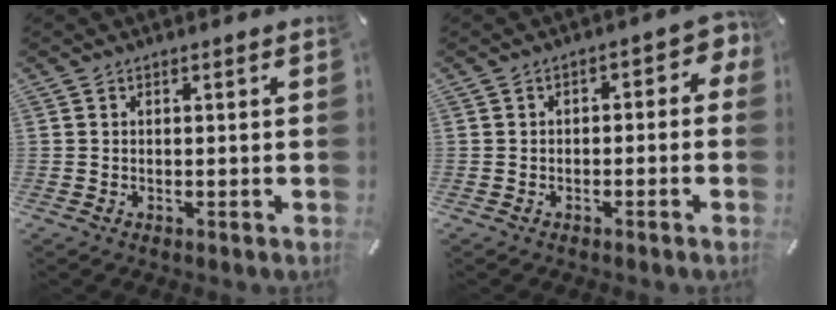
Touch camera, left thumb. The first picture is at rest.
{"total": 3.5, "force": [-1.6, 2.2, 2.1], "torque": [-0.040, 0.019, -0.033]}